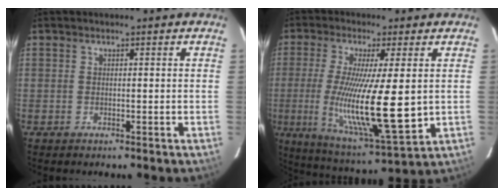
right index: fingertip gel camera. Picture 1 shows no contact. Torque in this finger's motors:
{"motor_torque": [1.43, -0.67, 1.05, 0.21]}